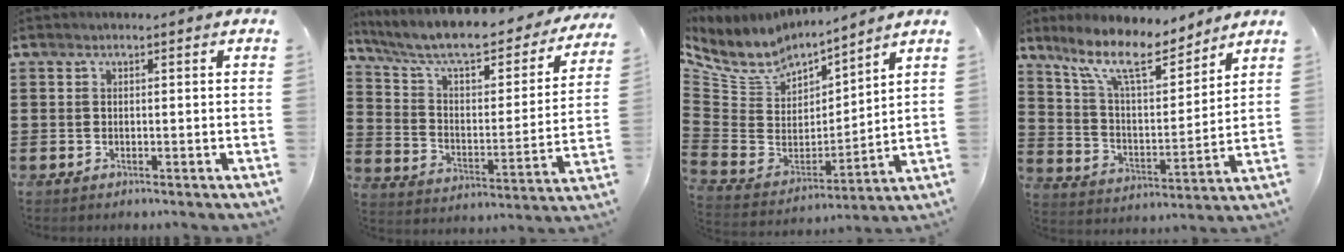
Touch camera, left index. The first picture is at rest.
{"total": 8.7, "force": [7.2, 1.7, 4.6], "torque": [-0.120, -0.052, 0.120]}
{"total": 6.6, "force": [5.5, 3.1, 1.9], "torque": [-0.075, -0.046, 0.096]}
{"total": 11.3, "force": [9.1, 2.5, 6.2], "torque": [-0.150, -0.037, 0.164]}